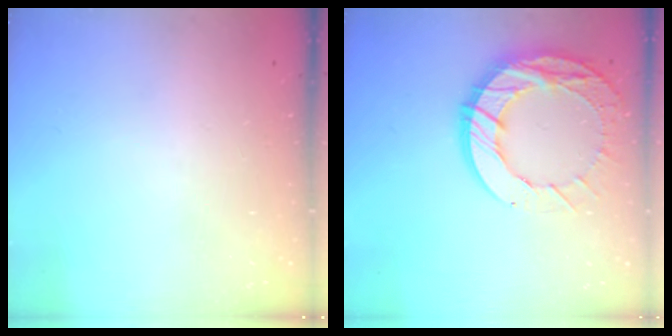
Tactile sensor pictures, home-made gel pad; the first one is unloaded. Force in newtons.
{"total": 16.4, "press": 16.4, "slide": 1.3}